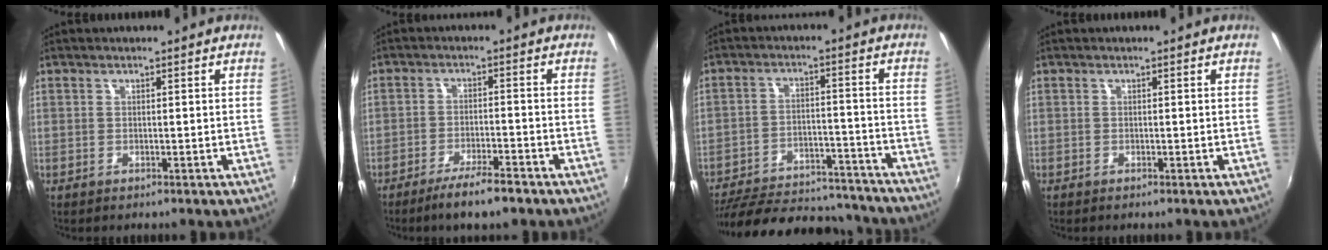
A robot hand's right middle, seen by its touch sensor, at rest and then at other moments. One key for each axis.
{"total": 6.6, "fx": -5.0, "fy": 0.8, "fz": 4.3, "tx": -0.094, "ty": -0.002, "tz": -0.082}
{"total": 26.3, "fx": -23.0, "fy": 7.9, "fz": 10.1, "tx": -0.197, "ty": 0.003, "tz": -0.303}
{"total": 0.0}